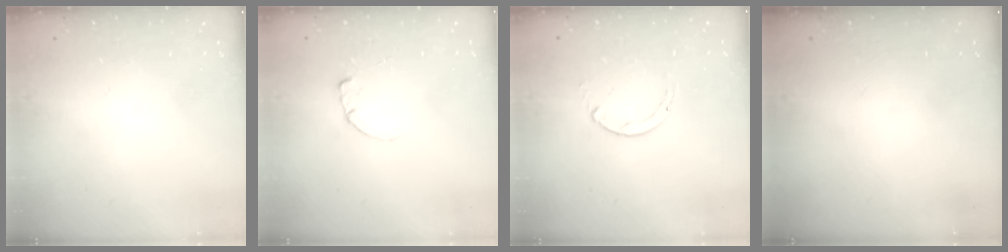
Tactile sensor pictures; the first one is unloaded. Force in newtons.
{"total": 0.6, "press": 0.5, "slide": 0.2}
{"total": 0.8, "press": 0.7, "slide": 0.1}
{"total": 0.0}